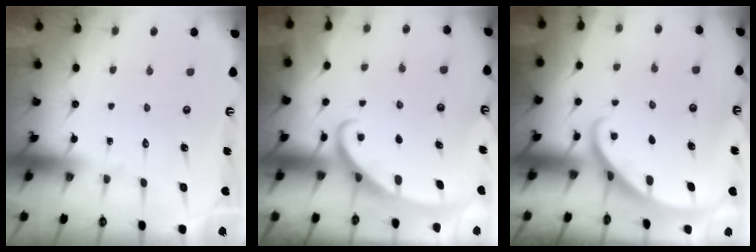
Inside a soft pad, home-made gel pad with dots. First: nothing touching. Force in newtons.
{"total": 2.7, "press": 2.6, "slide": 0.3}
{"total": 2.2, "press": 2.2, "slide": 0.1}